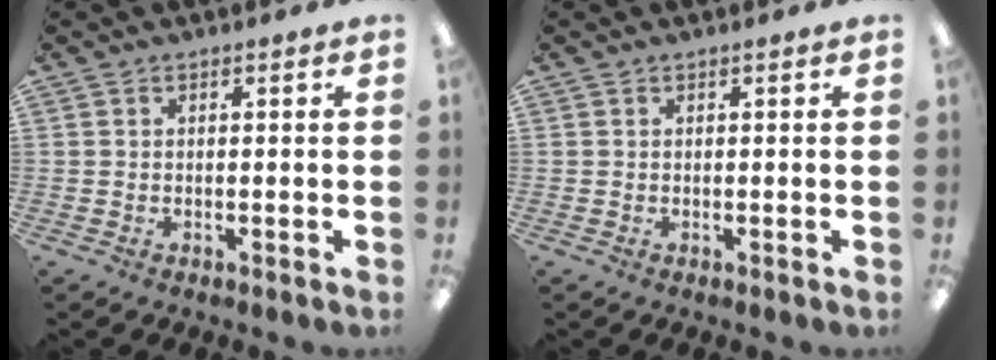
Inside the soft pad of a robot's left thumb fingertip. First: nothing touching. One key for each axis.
{"total": 0.0}